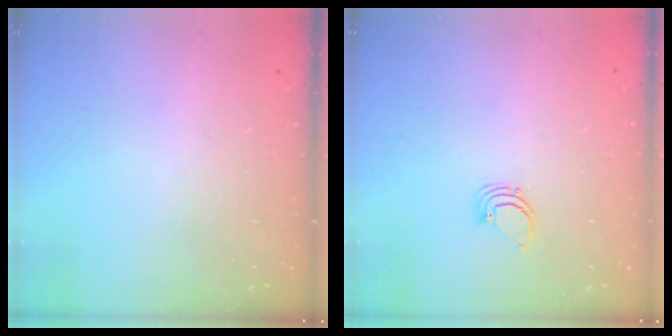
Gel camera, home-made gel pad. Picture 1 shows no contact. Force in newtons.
{"total": 2.3, "press": 2.3, "slide": 0.1}